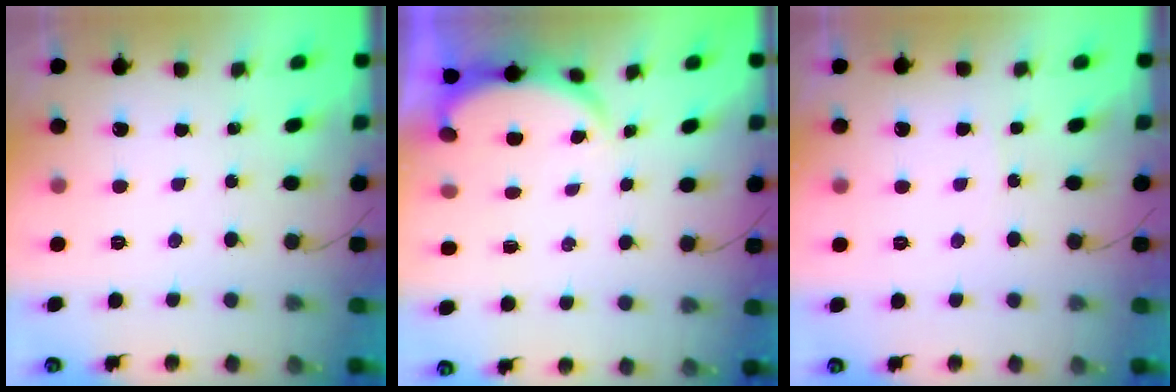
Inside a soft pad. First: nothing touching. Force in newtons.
{"total": 2.8, "press": 2.7, "slide": 0.6}
{"total": 3.3, "press": 3.3, "slide": 0.3}